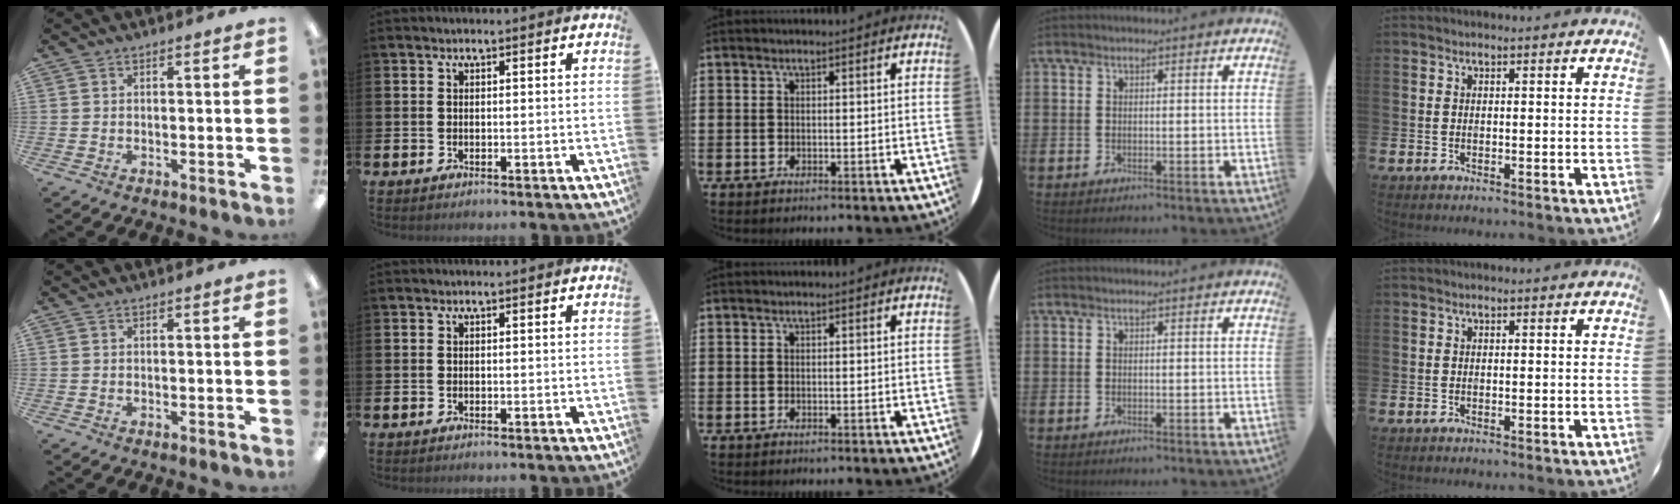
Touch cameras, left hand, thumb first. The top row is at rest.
{}